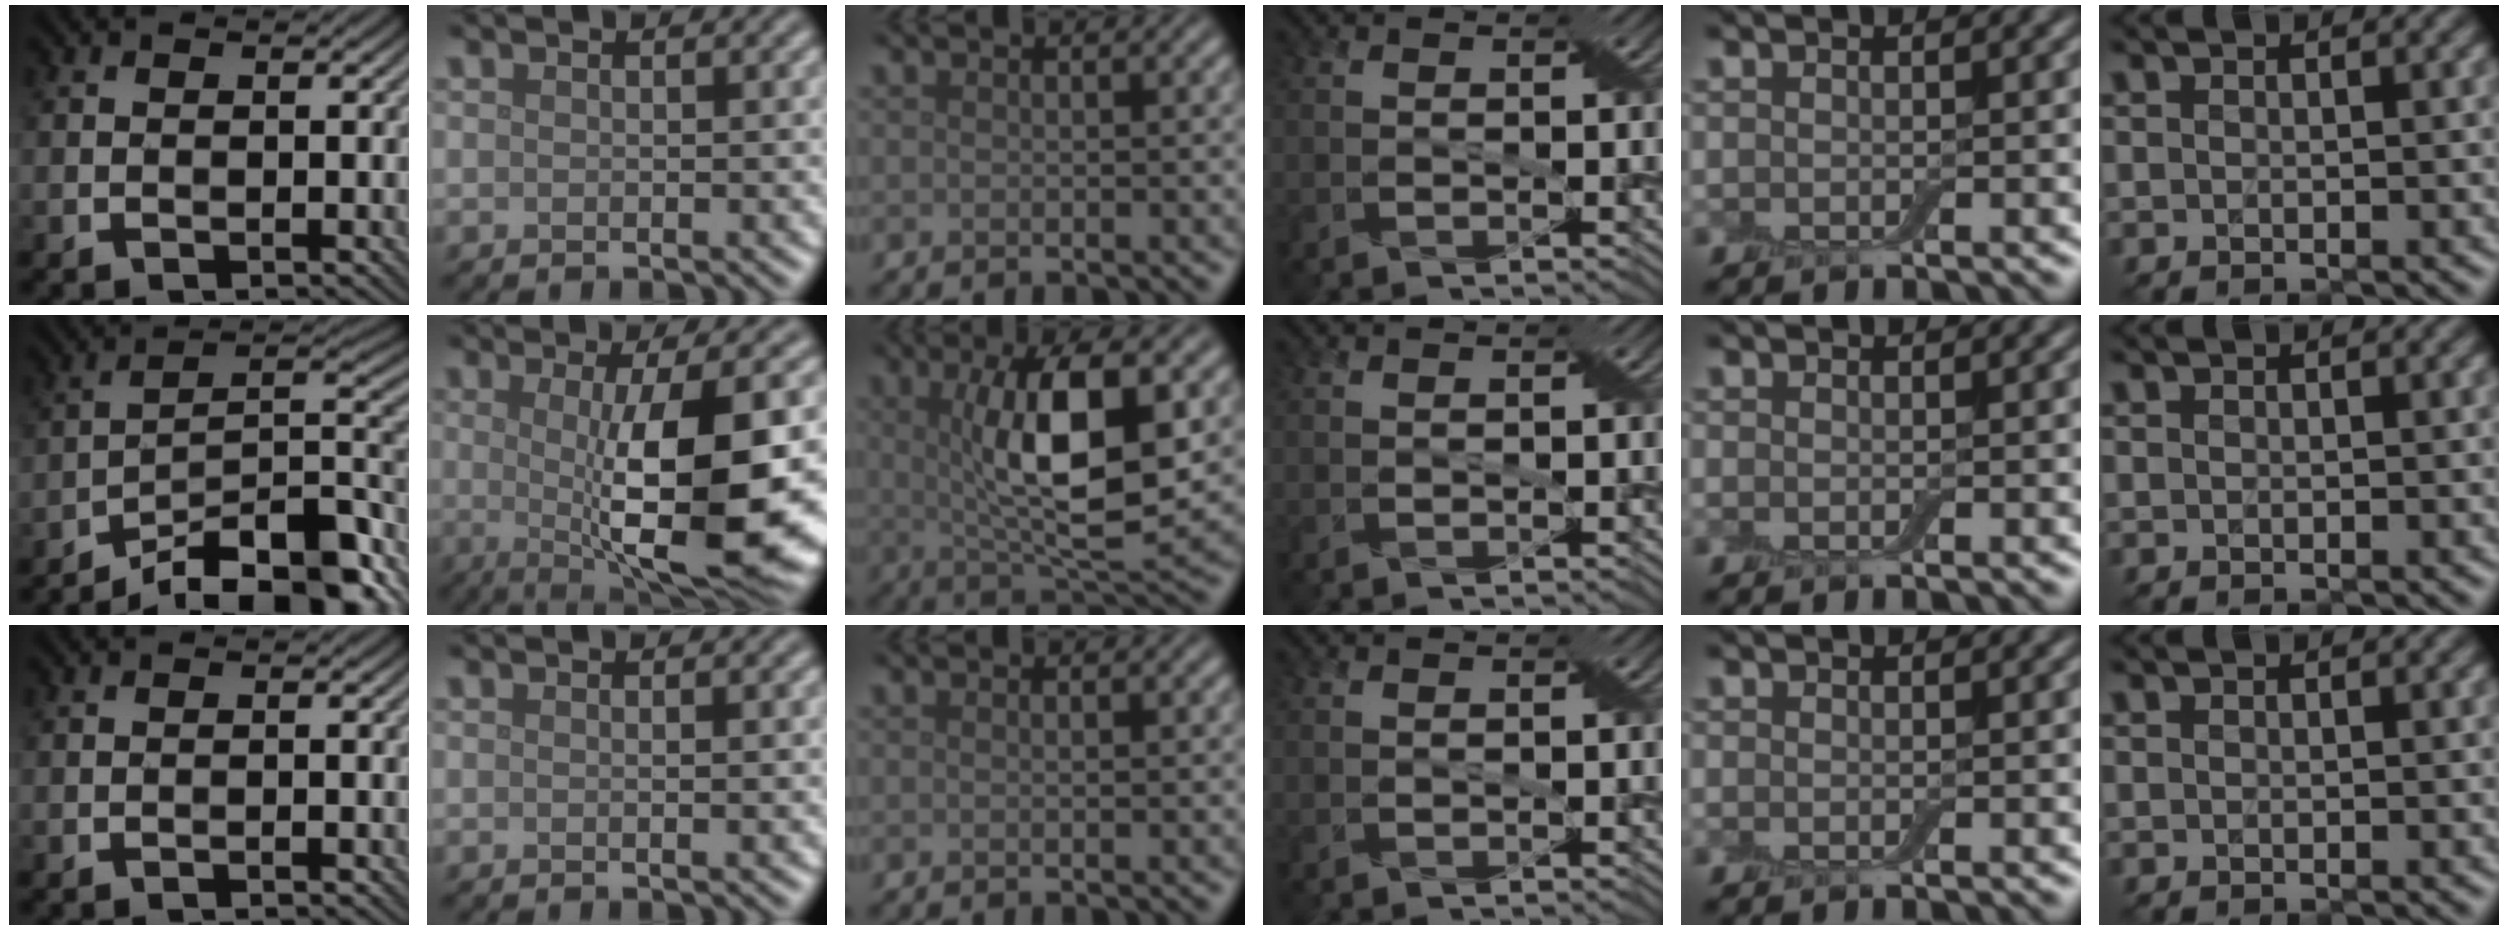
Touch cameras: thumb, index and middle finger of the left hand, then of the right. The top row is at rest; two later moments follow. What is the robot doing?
{"motion": "extract", "object": "backpack"}